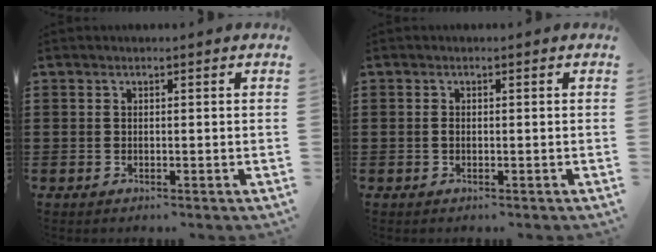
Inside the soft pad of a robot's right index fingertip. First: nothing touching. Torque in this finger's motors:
{"motor_torque": [0.47, -0.25, 0.12, 0.05]}